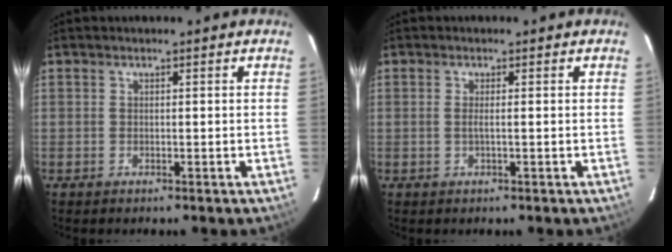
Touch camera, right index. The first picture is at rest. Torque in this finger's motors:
{"motor_torque": [-0.07, 0.18, -0.08, 0.00]}